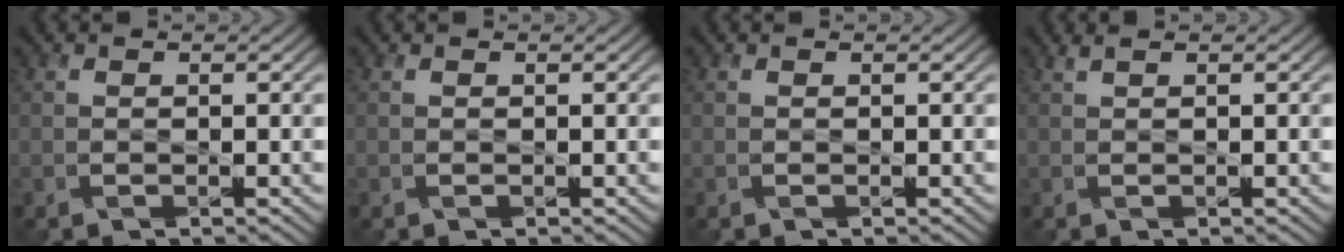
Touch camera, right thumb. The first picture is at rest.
{"total": 0.0}
{"total": 0.0}
{"total": 1.2, "force": [0.6, 0.3, 1.0], "torque": [-0.012, 0.012, 0.008]}